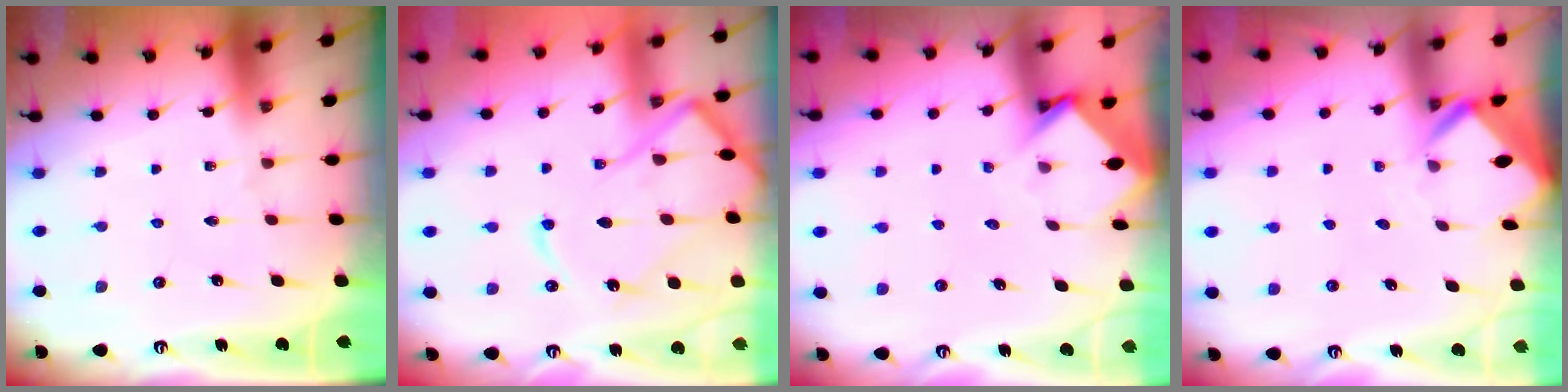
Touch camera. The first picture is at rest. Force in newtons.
{"total": 14.0, "press": 14.0, "slide": 1.5}
{"total": 3.6, "press": 3.5, "slide": 0.3}
{"total": 2.7, "press": 2.7, "slide": 0.2}